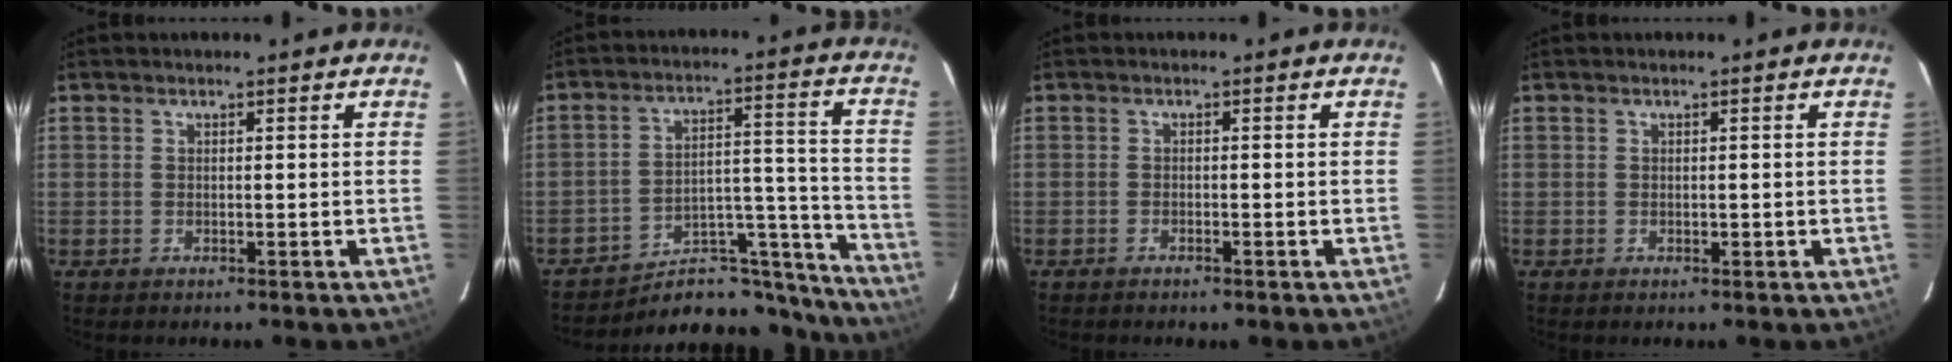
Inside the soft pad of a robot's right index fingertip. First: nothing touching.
{"total": 20.0, "force": [-18.9, 5.0, 4.6], "torque": [-0.041, 0.051, -0.268]}
{"total": 1.2, "force": [-0.8, 0.4, 0.8], "torque": [-0.021, -0.001, -0.010]}
{"total": 0.7, "force": [-0.2, 0.4, 0.5], "torque": [-0.014, -0.001, -0.003]}